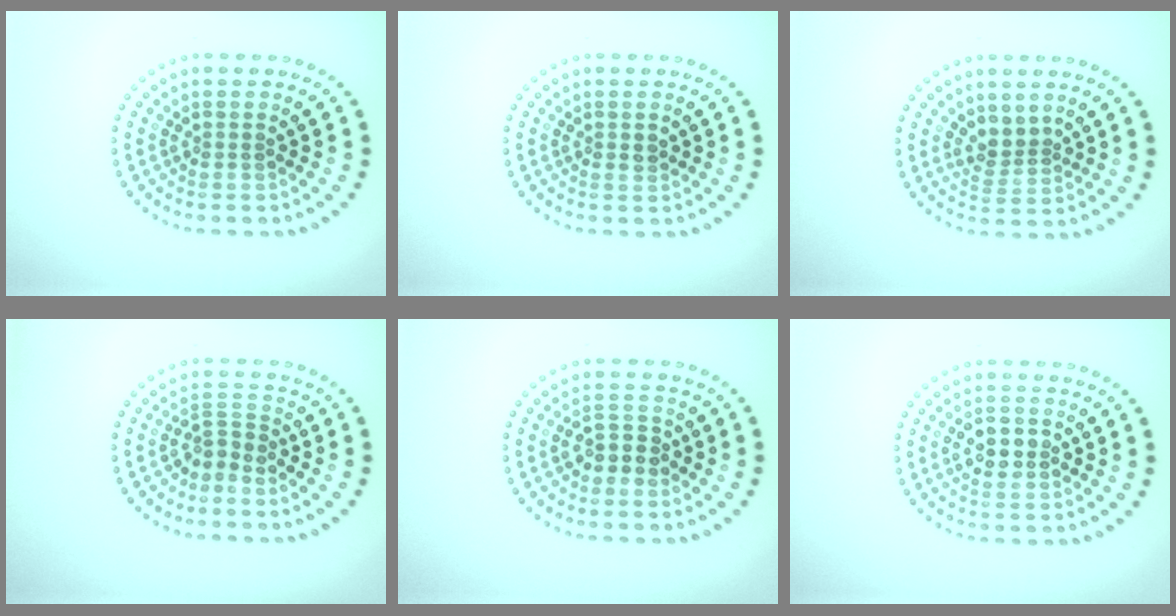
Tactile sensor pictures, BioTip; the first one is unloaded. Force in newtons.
{"total": 0.7, "press": 0.7, "slide": 0.1}
{"total": 2.2, "press": 1.7, "slide": 1.4}
{"total": 2.3, "press": 1.5, "slide": 1.7}
{"total": 2.4, "press": 2.3, "slide": 0.6}
{"total": 2.6, "press": 2.6, "slide": 0.1}